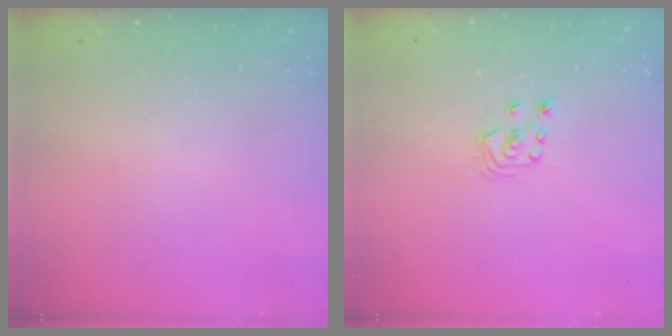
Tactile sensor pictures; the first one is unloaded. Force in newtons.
{"total": 3.0, "press": 3.0, "slide": 0.3}